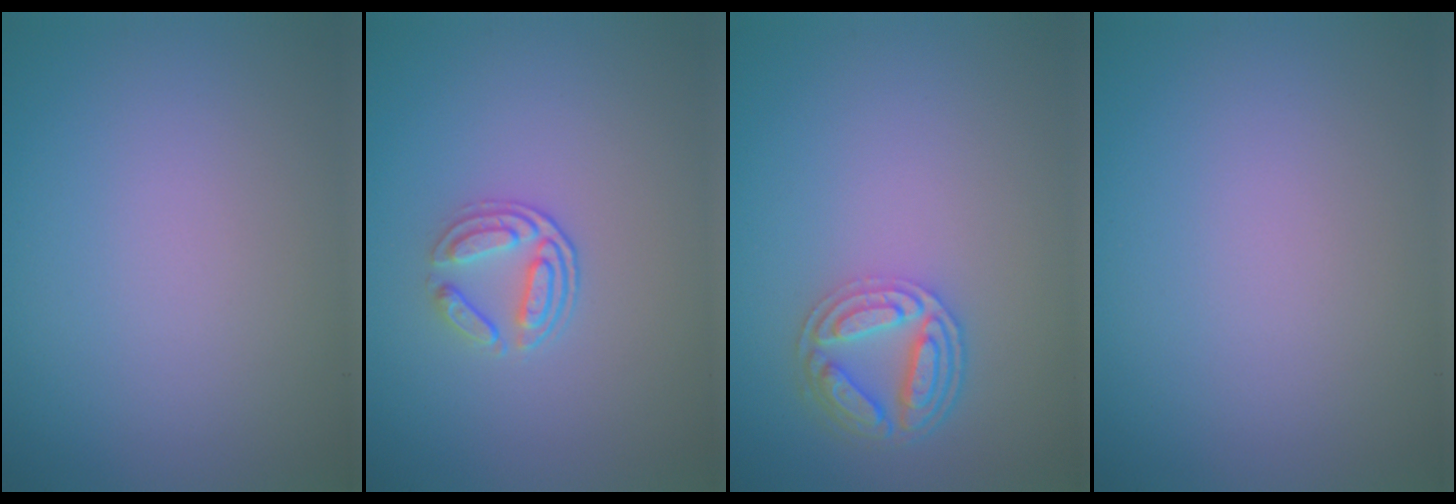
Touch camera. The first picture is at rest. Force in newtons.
{"total": 2.4, "press": 1.9, "slide": 1.5}
{"total": 4.5, "press": 4.0, "slide": 2.1}
{"total": 0.0}